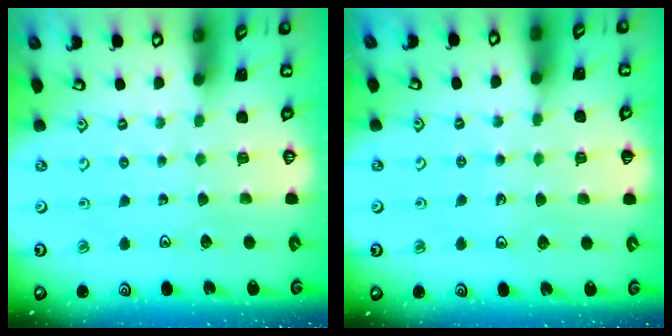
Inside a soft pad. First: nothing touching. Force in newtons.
{"total": 5.4, "press": 5.2, "slide": 1.6}